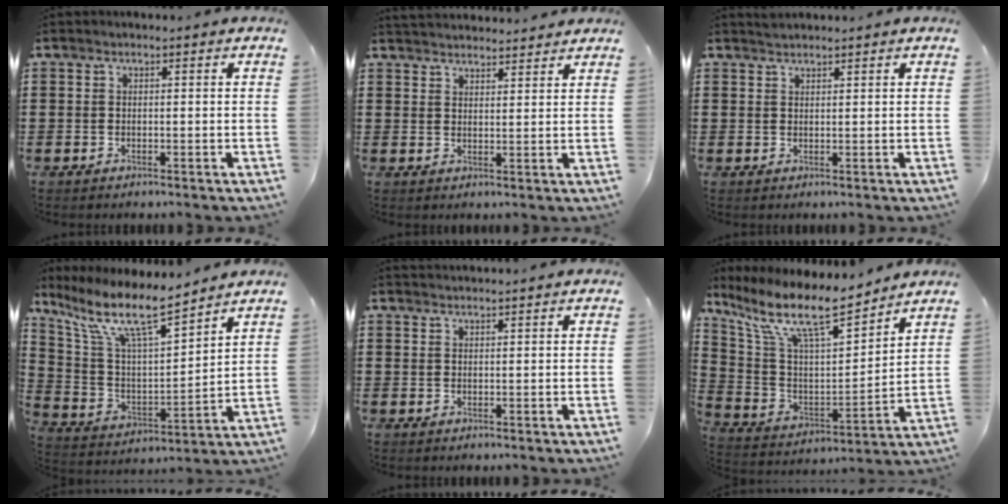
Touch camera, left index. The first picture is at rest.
{"total": 2.7, "force": [2.7, 0.2, -0.2], "torque": [-0.004, -0.009, 0.052]}
{"total": 1.2, "force": [1.2, 0.3, 0.0], "torque": [-0.003, 0.001, 0.024]}
{"total": 11.3, "force": [8.5, 2.0, 7.1], "torque": [-0.172, -0.049, 0.142]}
{"total": 1.1, "force": [1.1, 0.0, 0.0], "torque": [-0.003, -0.002, 0.022]}
{"total": 11.9, "force": [9.1, 2.5, 7.2], "torque": [-0.177, -0.052, 0.154]}